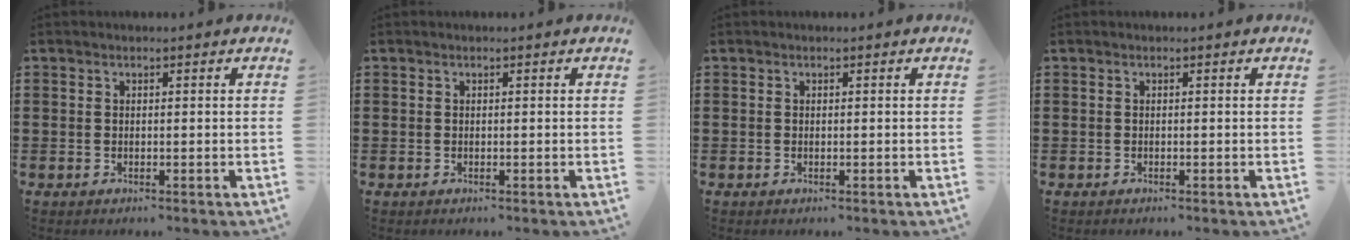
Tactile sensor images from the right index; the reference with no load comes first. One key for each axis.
{"total": 0.0}
{"total": 0.0}
{"total": 0.0}